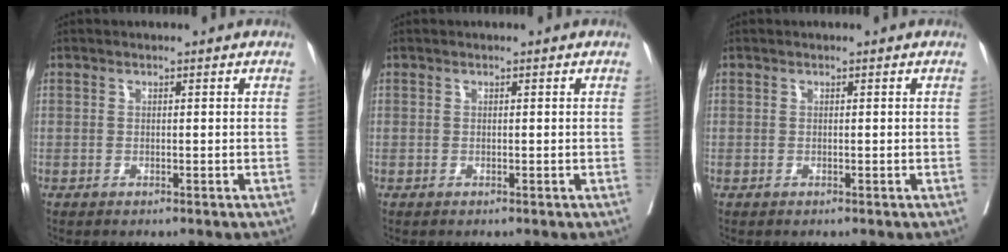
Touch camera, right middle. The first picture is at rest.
{"total": 0.0}
{"total": 0.0}